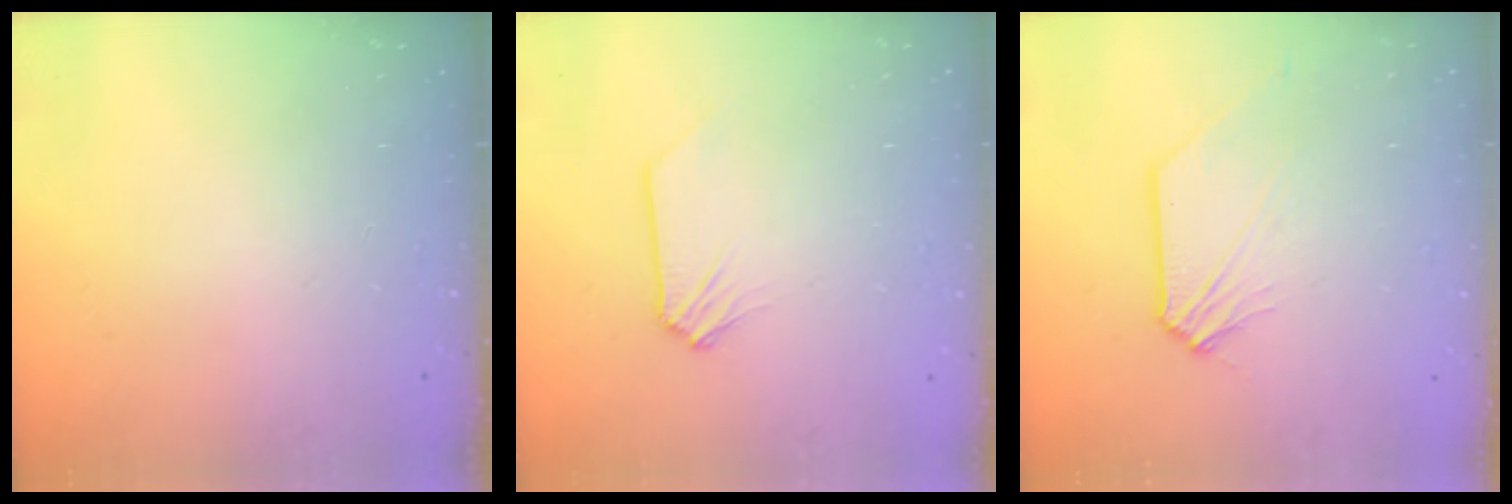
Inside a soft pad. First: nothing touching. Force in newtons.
{"total": 0.0}
{"total": 1.6, "press": 1.6, "slide": 0.2}